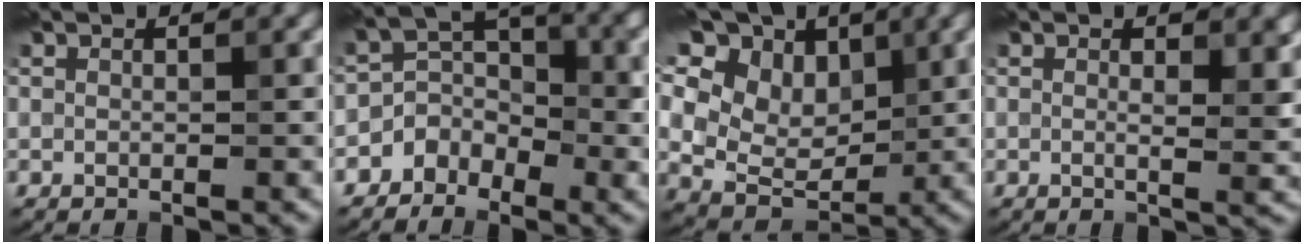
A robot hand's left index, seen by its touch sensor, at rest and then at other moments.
{"total": 3.2, "force": [-1.8, 2.2, 1.4], "torque": [-0.020, 0.012, -0.038]}
{"total": 15.3, "force": [7.3, 10.0, 9.0], "torque": [-0.177, 0.049, 0.115]}
{"total": 3.5, "force": [0.7, 1.1, 3.3], "torque": [-0.046, 0.005, 0.004]}